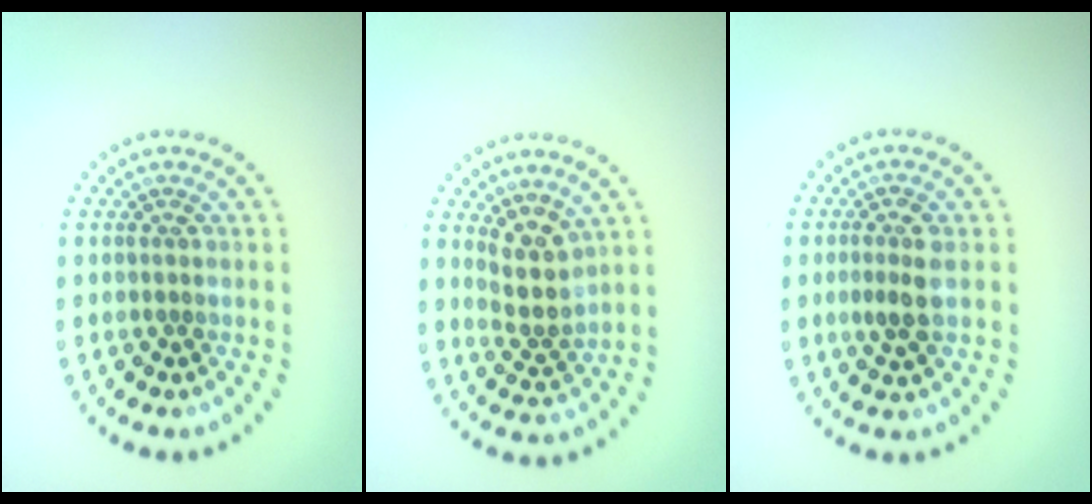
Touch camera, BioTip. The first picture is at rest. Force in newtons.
{"total": 3.1, "press": 2.5, "slide": 1.9}
{"total": 2.4, "press": 2.3, "slide": 0.6}